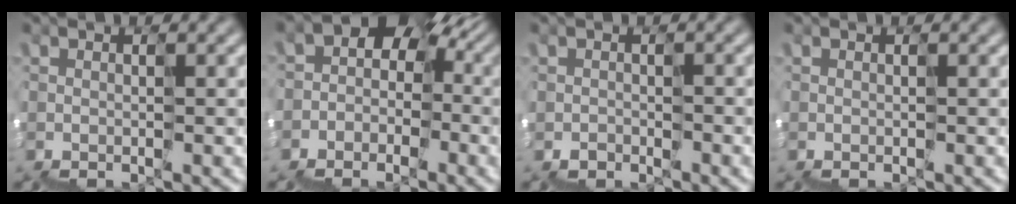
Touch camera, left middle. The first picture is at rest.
{"total": 5.1, "force": [-2.1, 4.1, 2.1], "torque": [-0.019, 0.004, -0.032]}
{"total": 1.3, "force": [-1.1, 0.0, -0.7], "torque": [-0.001, 0.003, -0.020]}
{"total": 0.0}